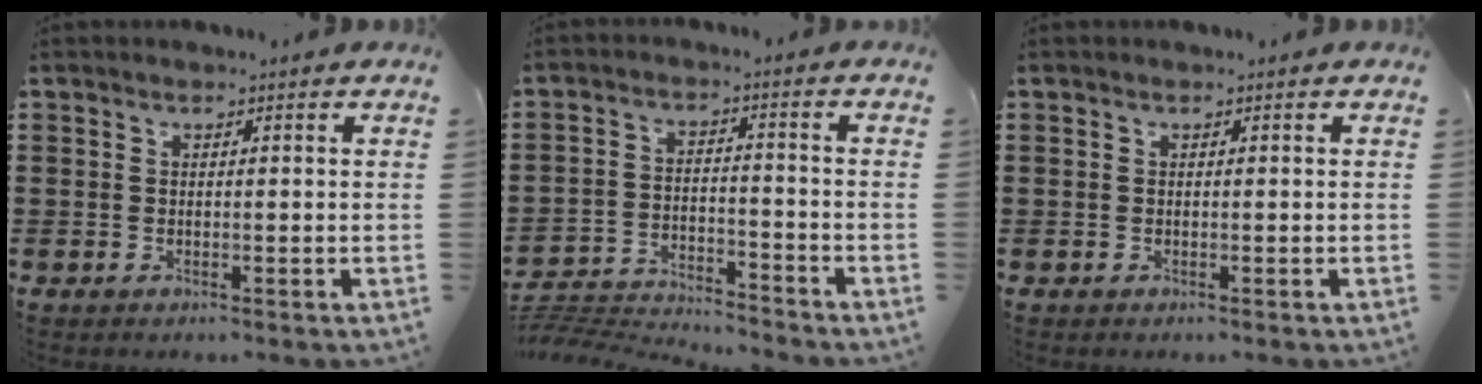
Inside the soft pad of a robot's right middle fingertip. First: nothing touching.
{"total": 4.3, "force": [-4.3, 0.5, 0.4], "torque": [-0.027, 0.000, -0.097]}
{"total": 0.0}